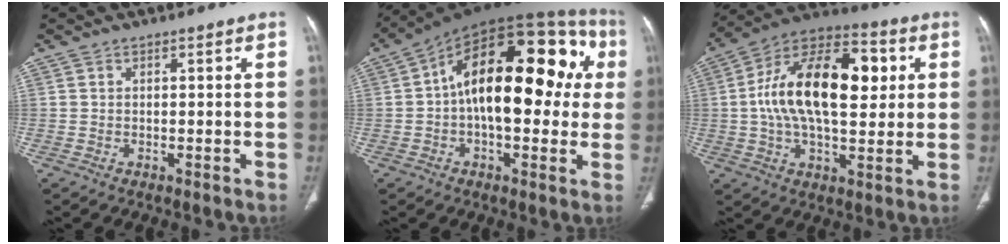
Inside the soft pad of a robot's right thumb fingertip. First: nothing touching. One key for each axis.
{"total": 24.4, "fx": 2.5, "fy": 12.2, "fz": 21.0, "tx": -0.285, "ty": 0.050, "tz": 0.024}
{"total": 22.2, "fx": 3.4, "fy": 11.4, "fz": 18.8, "tx": -0.304, "ty": 0.020, "tz": 0.046}